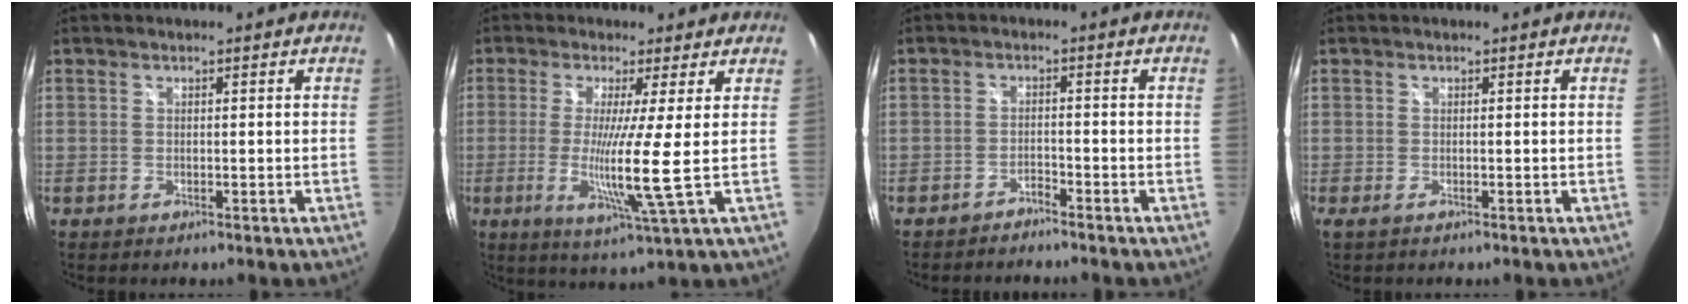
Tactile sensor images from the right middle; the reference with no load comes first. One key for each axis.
{"total": 9.0, "fx": -0.3, "fy": -2.2, "fz": 8.7, "tx": -0.160, "ty": -0.025, "tz": -0.014}
{"total": 2.3, "fx": -2.2, "fy": 0.3, "fz": 0.3, "tx": -0.017, "ty": -0.001, "tz": -0.037}
{"total": 0.7, "fx": -0.4, "fy": 0.0, "fz": 0.5, "tx": -0.011, "ty": 0.000, "tz": -0.007}